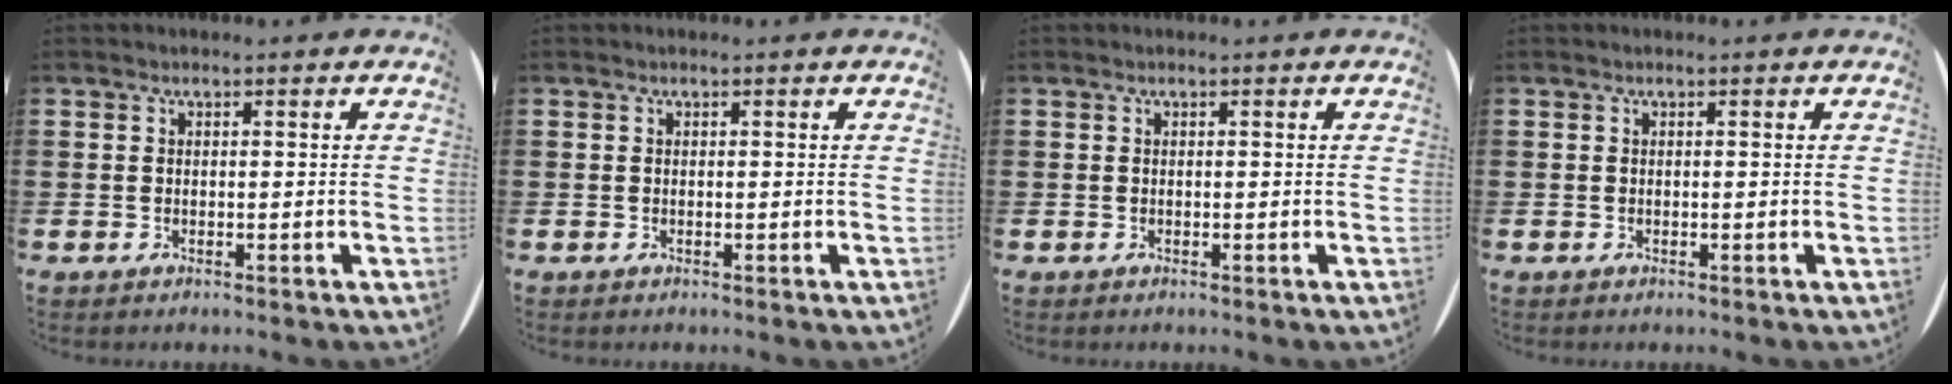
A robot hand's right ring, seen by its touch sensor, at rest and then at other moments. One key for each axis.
{"total": 0.0}
{"total": 0.0}
{"total": 0.0}